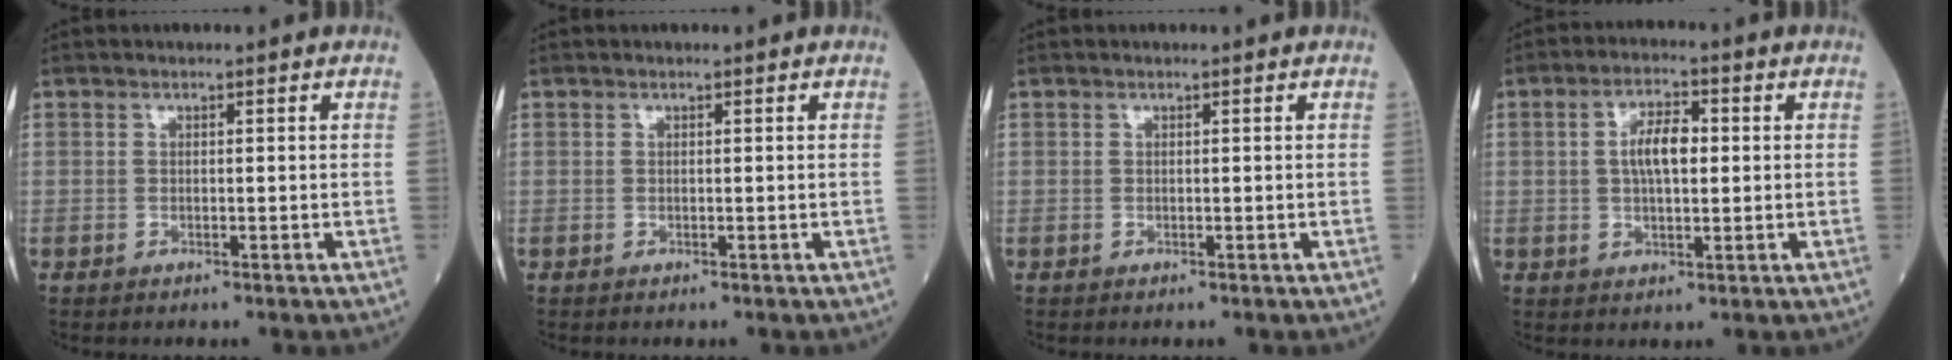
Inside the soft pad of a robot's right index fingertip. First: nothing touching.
{"total": 0.0}
{"total": 0.0}
{"total": 5.8, "force": [0.7, 2.2, 5.3], "torque": [-0.103, 0.011, 0.010]}